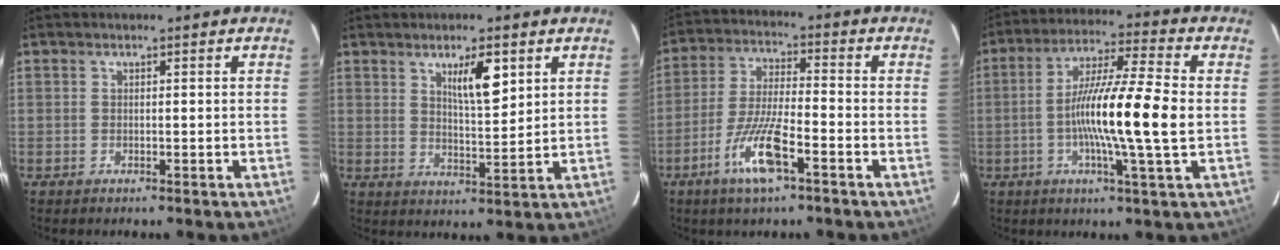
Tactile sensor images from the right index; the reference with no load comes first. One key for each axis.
{"total": 6.5, "fx": 3.1, "fy": 1.4, "fz": 5.5, "tx": -0.094, "ty": -0.003, "tz": 0.055}
{"total": 10.2, "fx": -5.2, "fy": 1.6, "fz": 8.6, "tx": -0.175, "ty": -0.011, "tz": -0.098}
{"total": 14.8, "fx": -1.4, "fy": -0.1, "fz": 14.8, "tx": -0.260, "ty": -0.001, "tz": -0.035}